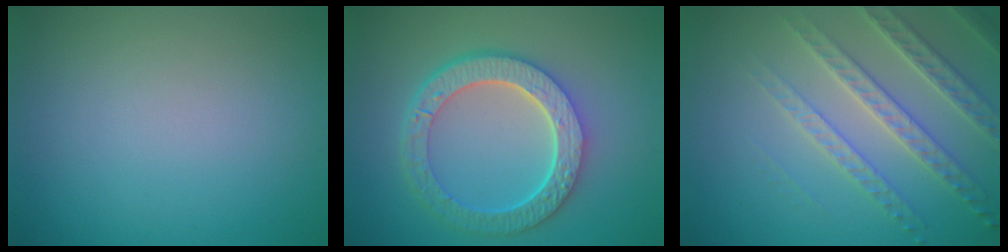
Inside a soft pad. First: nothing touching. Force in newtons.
{"total": 6.4, "press": 4.9, "slide": 4.1}
{"total": 4.0, "press": 4.0, "slide": 0.6}